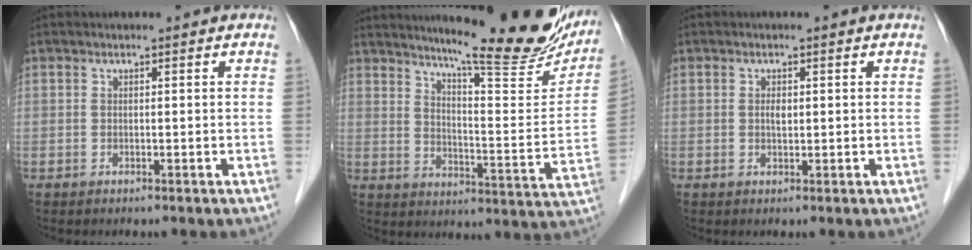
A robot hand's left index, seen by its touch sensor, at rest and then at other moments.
{"total": 22.0, "force": [18.5, 2.0, 11.7], "torque": [-0.163, -0.057, 0.241]}
{"total": 1.1, "force": [0.3, 0.5, 0.9], "torque": [-0.017, 0.000, 0.005]}